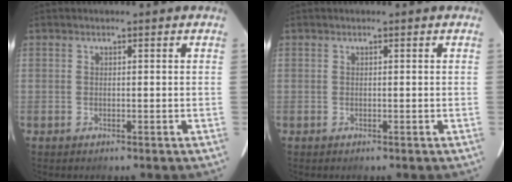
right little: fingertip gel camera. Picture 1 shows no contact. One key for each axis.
{"total": 0.0}